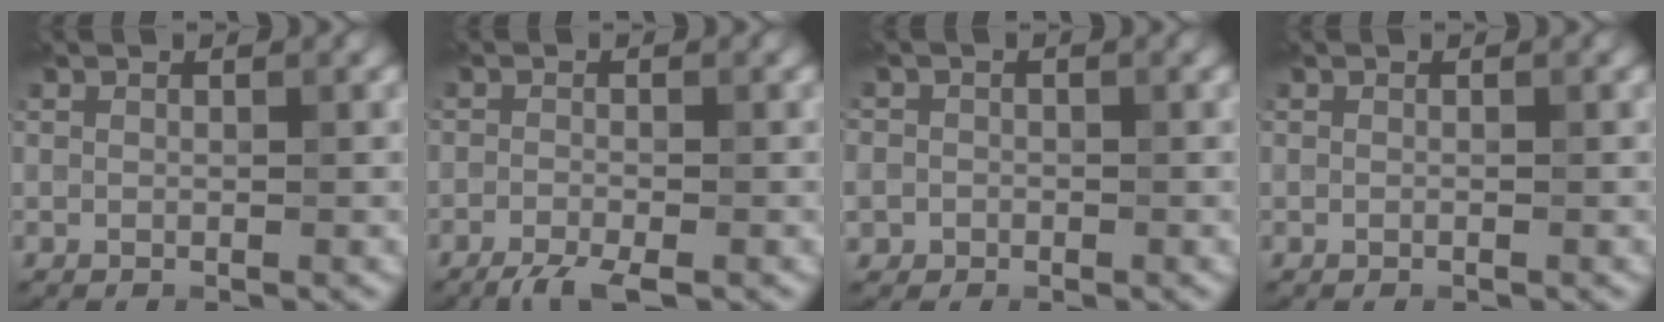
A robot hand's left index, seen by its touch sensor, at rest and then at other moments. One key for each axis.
{"total": 2.9, "fx": -2.2, "fy": 0.5, "fz": 1.8, "tx": -0.037, "ty": -0.007, "tz": -0.046}
{"total": 3.9, "fx": -1.2, "fy": 3.6, "fz": 1.0, "tx": -0.004, "ty": 0.004, "tz": -0.048}
{"total": 0.0}